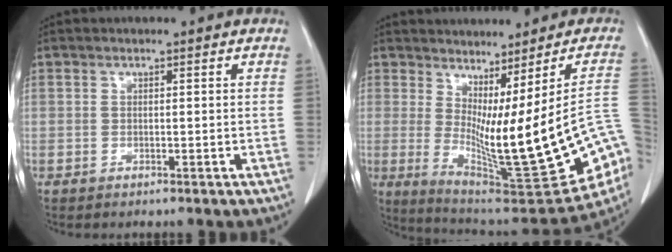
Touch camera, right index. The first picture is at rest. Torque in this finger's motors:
{"motor_torque": [1.64, 0.50, 0.60, 0.21]}